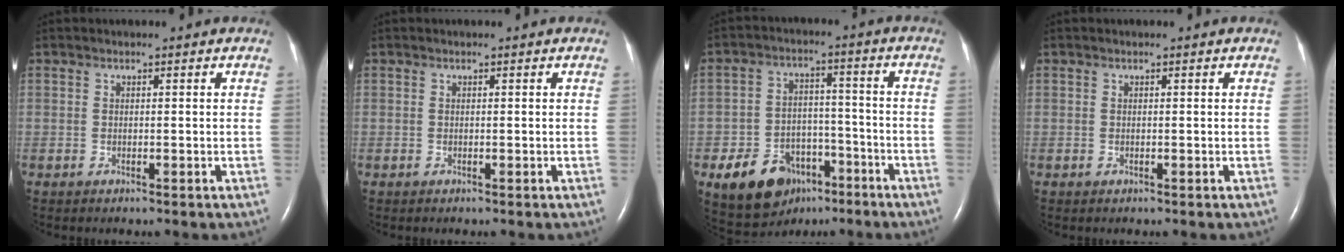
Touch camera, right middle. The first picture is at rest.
{"total": 0.0}
{"total": 11.2, "force": [-6.3, 7.5, 5.4], "torque": [-0.104, 0.014, -0.093]}
{"total": 0.0}